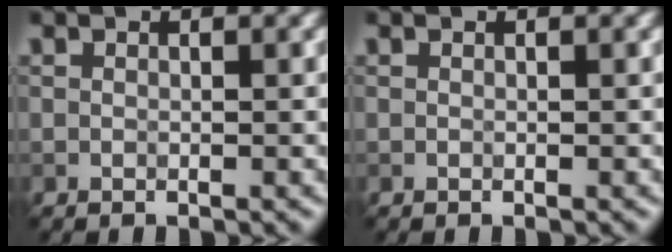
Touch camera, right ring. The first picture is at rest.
{"total": 0.0}